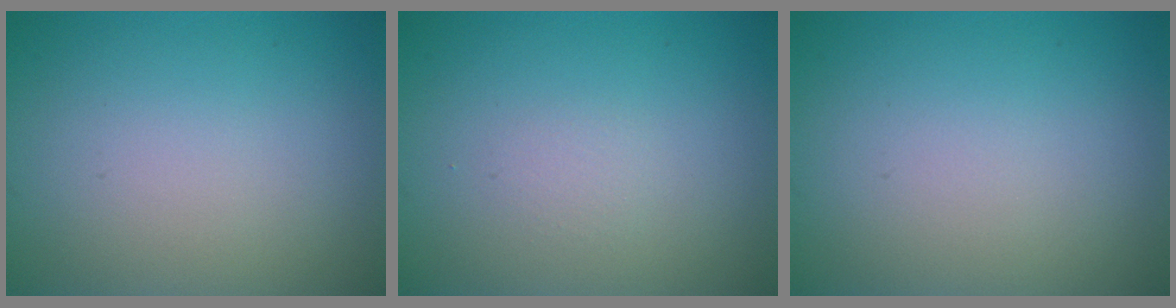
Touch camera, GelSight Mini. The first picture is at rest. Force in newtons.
{"total": 0.0}
{"total": 0.0}